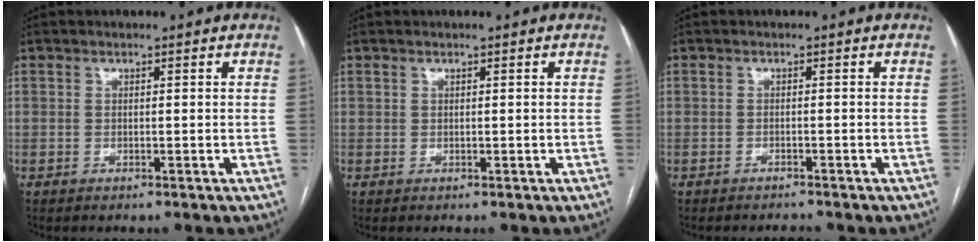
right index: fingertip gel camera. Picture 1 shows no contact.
{"total": 0.0}
{"total": 1.2, "force": [-1.2, 0.2, 0.1], "torque": [-0.003, -0.005, -0.015]}